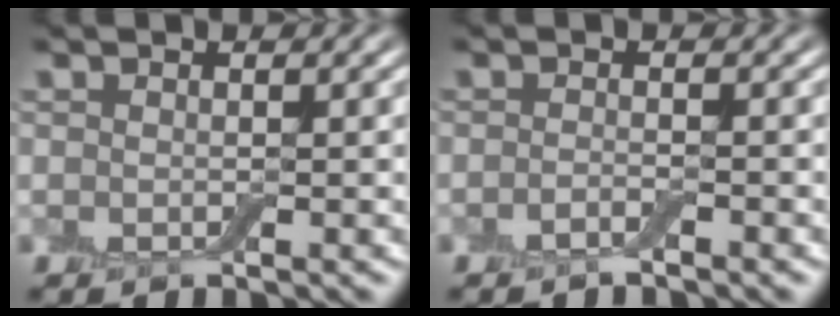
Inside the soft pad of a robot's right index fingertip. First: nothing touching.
{"total": 1.0, "force": [-0.8, 0.1, 0.6], "torque": [-0.012, -0.002, -0.016]}